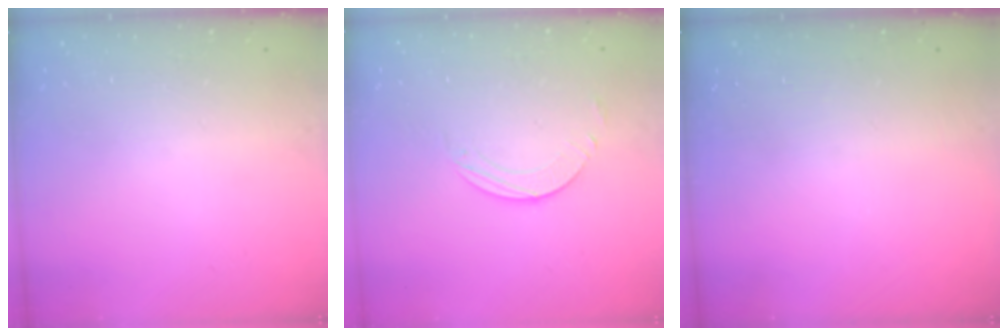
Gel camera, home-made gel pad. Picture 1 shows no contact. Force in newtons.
{"total": 2.8, "press": 2.8, "slide": 0.2}
{"total": 0.0}